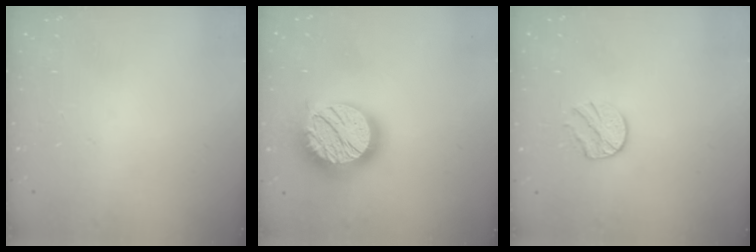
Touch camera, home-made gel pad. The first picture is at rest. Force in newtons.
{"total": 21.0, "press": 20.9, "slide": 1.3}
{"total": 7.7, "press": 7.7, "slide": 0.7}